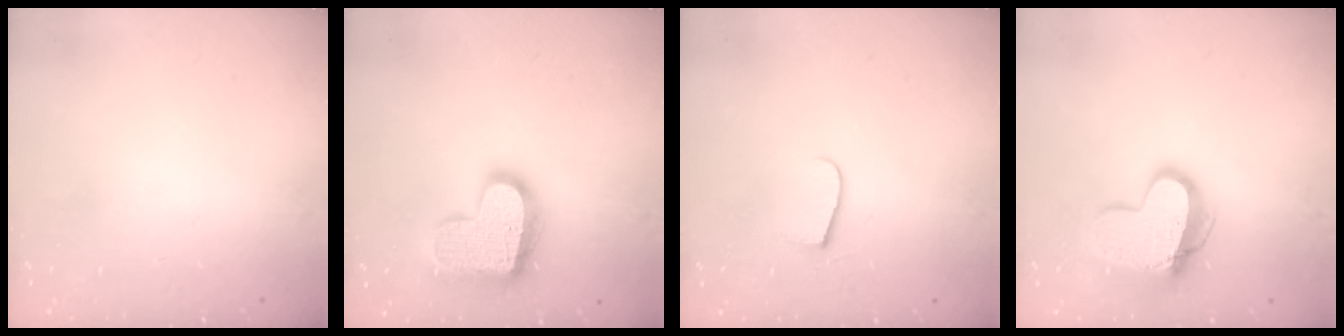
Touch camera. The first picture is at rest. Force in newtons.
{"total": 17.7, "press": 17.6, "slide": 1.3}
{"total": 4.8, "press": 4.8, "slide": 0.6}
{"total": 14.7, "press": 14.7, "slide": 1.3}